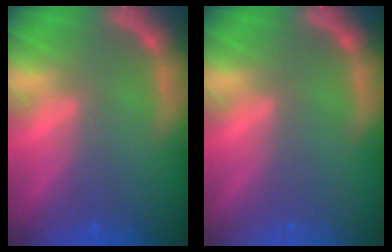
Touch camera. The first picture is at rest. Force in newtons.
{"total": 0.0}